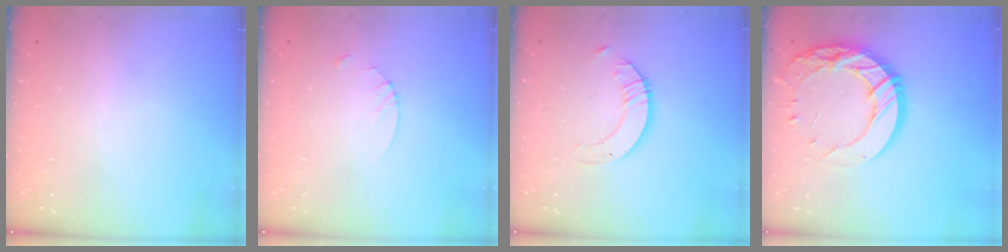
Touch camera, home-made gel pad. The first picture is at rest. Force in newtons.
{"total": 2.7, "press": 2.7, "slide": 0.3}
{"total": 2.1, "press": 2.1, "slide": 0.2}
{"total": 16.6, "press": 16.5, "slide": 1.2}